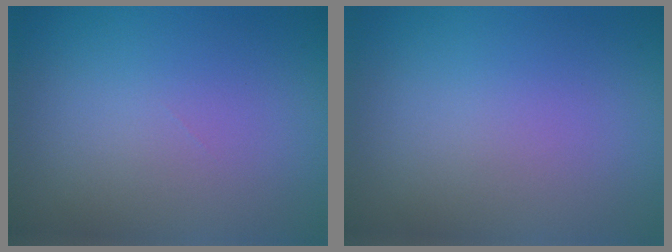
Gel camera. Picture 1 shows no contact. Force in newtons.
{"total": 0.0}